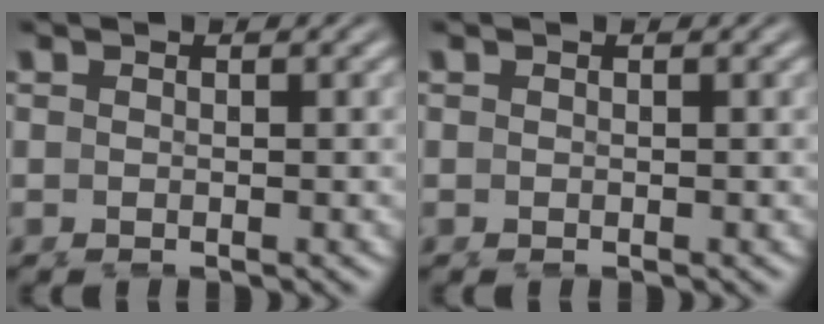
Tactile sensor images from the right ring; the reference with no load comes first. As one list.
[{"total": 0.0}]